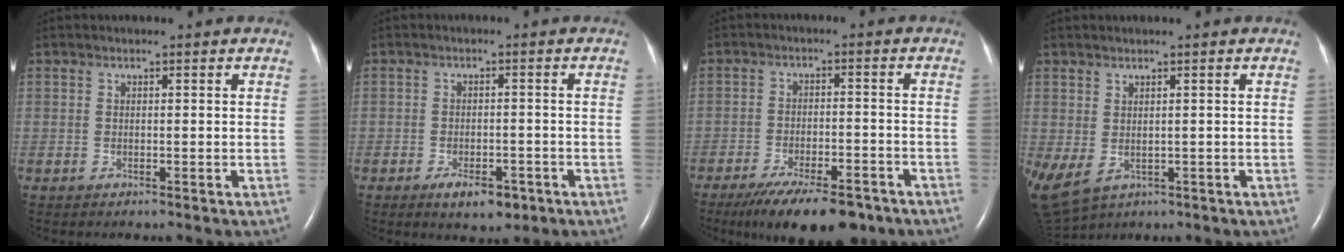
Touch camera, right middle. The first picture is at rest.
{"total": 4.8, "force": [-2.8, 2.2, 3.2], "torque": [-0.053, 0.000, -0.036]}
{"total": 12.6, "force": [-9.5, 3.8, 7.4], "torque": [-0.116, -0.014, -0.148]}
{"total": 10.5, "force": [-3.1, 7.1, 7.2], "torque": [-0.187, -0.008, -0.034]}